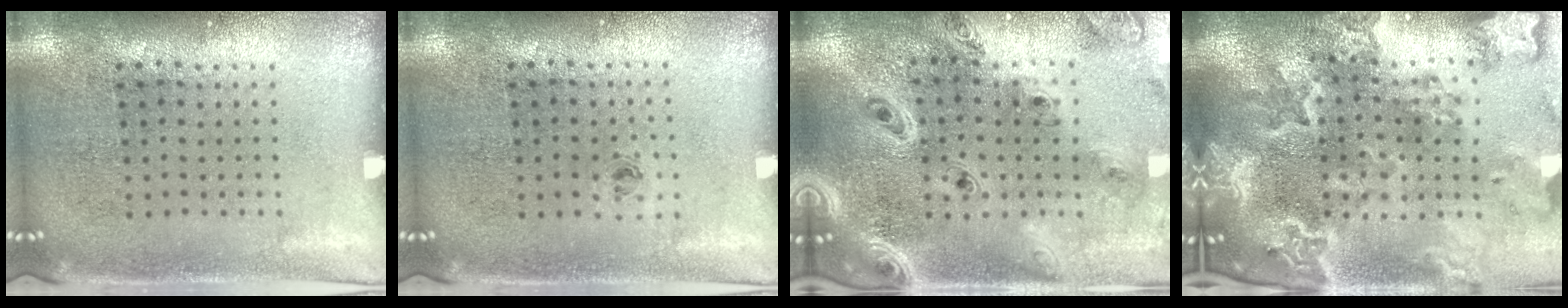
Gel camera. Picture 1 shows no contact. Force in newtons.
{"total": 0.5, "press": 0.3, "slide": 0.4}
{"total": 2.3, "press": 2.1, "slide": 1.0}
{"total": 4.2, "press": 3.5, "slide": 2.4}